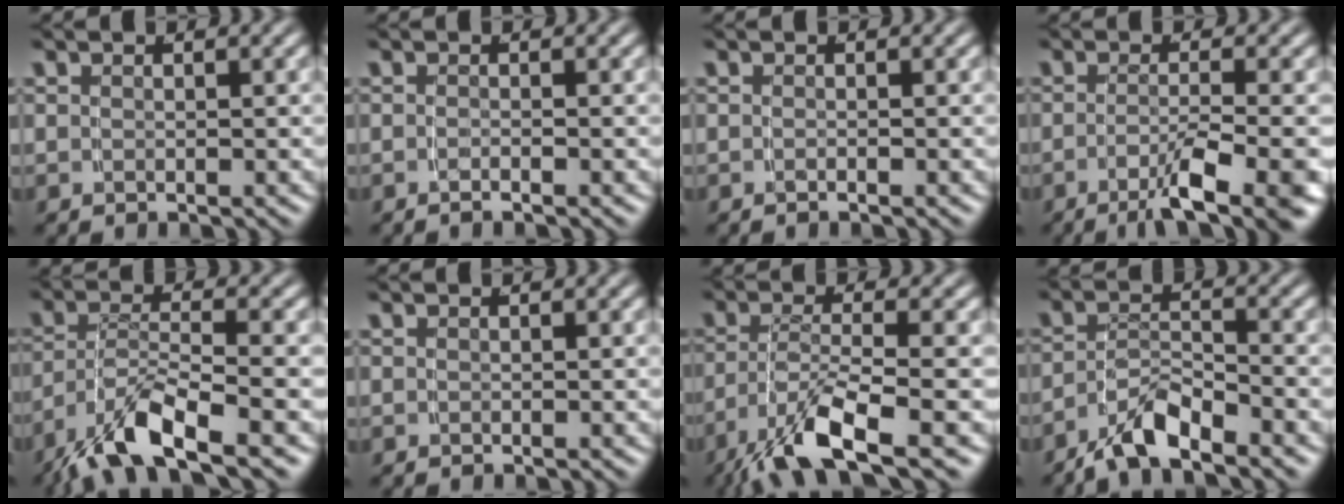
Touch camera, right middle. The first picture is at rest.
{"total": 1.0, "force": [-0.8, -0.6, 0.2], "torque": [-0.012, -0.005, -0.012]}
{"total": 0.8, "force": [-0.6, -0.5, 0.1], "torque": [-0.006, -0.003, -0.008]}
{"total": 6.5, "force": [-4.5, 0.3, 4.7], "torque": [-0.063, -0.020, -0.064]}
{"total": 6.7, "force": [-4.3, 1.9, 4.7], "torque": [-0.089, -0.019, -0.062]}
{"total": 0.0}
{"total": 6.9, "force": [-4.1, 1.5, 5.3], "torque": [-0.101, -0.026, -0.051]}
{"total": 4.6, "force": [-3.8, 1.2, 2.3], "torque": [-0.037, -0.005, -0.064]}